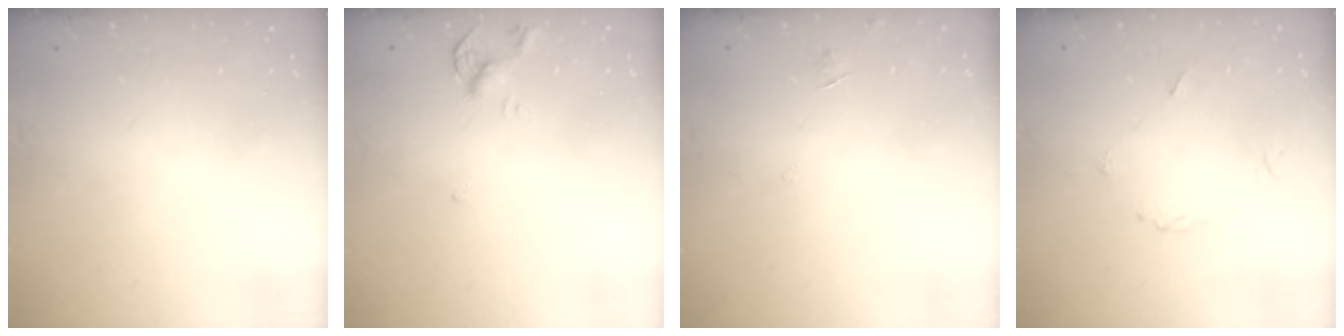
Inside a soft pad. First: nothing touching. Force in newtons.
{"total": 3.7, "press": 3.6, "slide": 0.7}
{"total": 3.4, "press": 3.4, "slide": 0.3}
{"total": 3.6, "press": 3.6, "slide": 0.4}